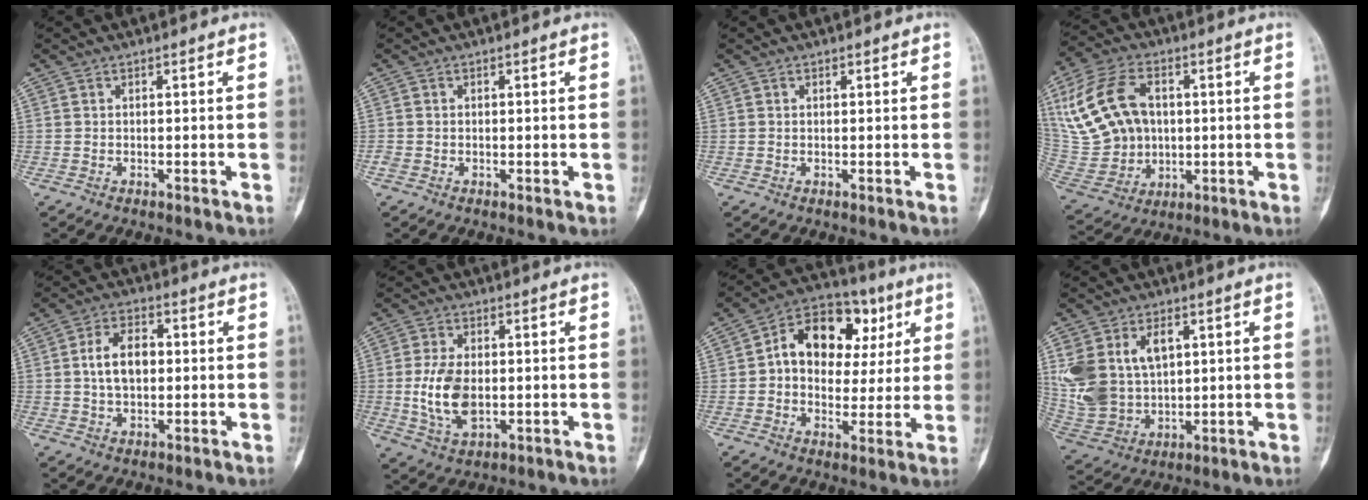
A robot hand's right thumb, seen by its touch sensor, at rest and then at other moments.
{"total": 0.9, "force": [-0.2, 0.8, 0.4], "torque": [-0.003, 0.003, -0.005]}
{"total": 0.0}
{"total": 17.9, "force": [3.4, 13.3, 11.4], "torque": [-0.216, 0.007, 0.073]}
{"total": 7.7, "force": [0.5, 4.9, 6.0], "torque": [-0.091, 0.013, 0.004]}
{"total": 9.3, "force": [-0.8, 5.5, 7.5], "torque": [-0.144, -0.003, -0.008]}
{"total": 16.5, "force": [4.2, 11.8, 10.8], "torque": [-0.114, 0.020, 0.060]}
{"total": 15.8, "force": [4.0, 10.9, 10.7], "torque": [-0.221, -0.001, 0.098]}